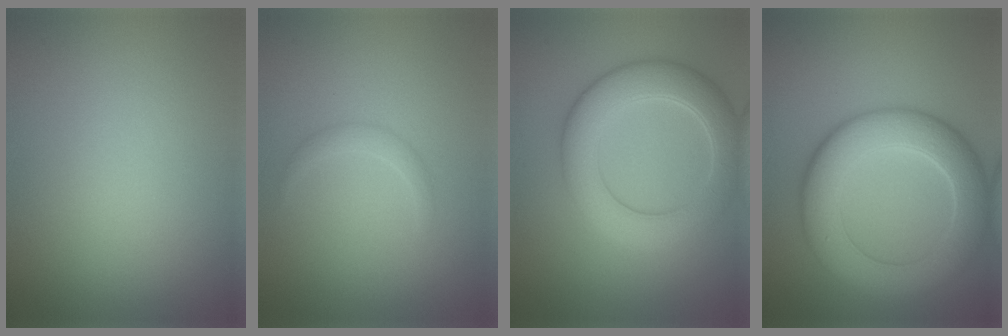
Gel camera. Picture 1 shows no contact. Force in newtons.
{"total": 1.1, "press": 1.1, "slide": 0.1}
{"total": 6.3, "press": 6.3, "slide": 0.3}
{"total": 8.1, "press": 8.1, "slide": 0.6}